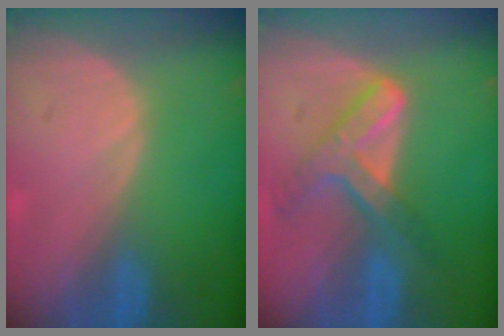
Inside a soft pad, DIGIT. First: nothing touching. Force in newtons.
{"total": 7.4, "press": 6.3, "slide": 3.9}